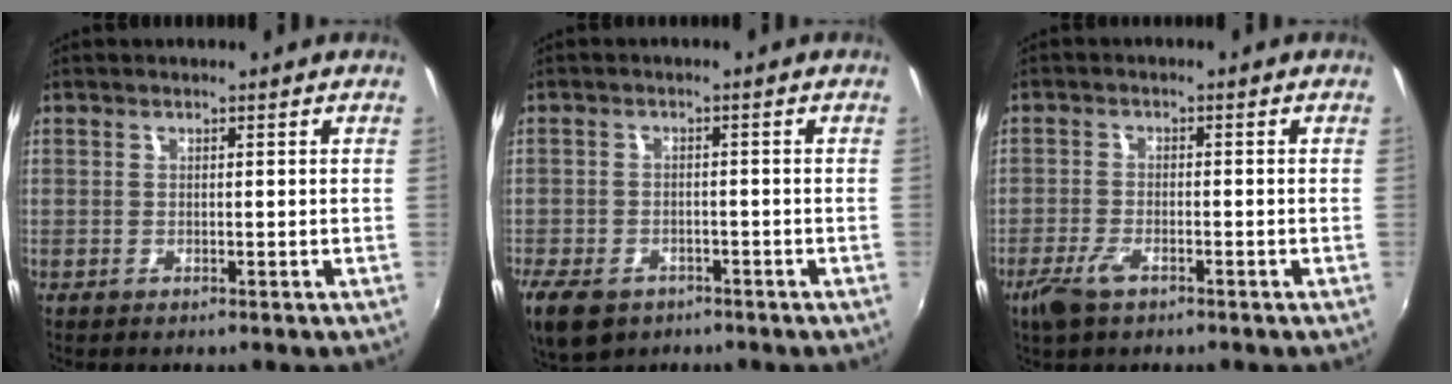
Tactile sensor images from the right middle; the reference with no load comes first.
{"total": 9.1, "force": [-5.7, 5.5, 4.5], "torque": [-0.117, -0.025, -0.100]}
{"total": 4.8, "force": [-3.1, 1.8, 3.2], "torque": [-0.085, -0.009, -0.061]}